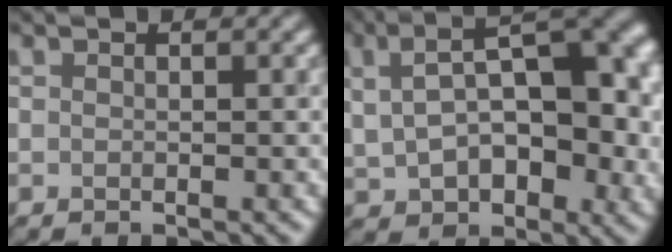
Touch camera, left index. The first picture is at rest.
{"total": 9.1, "force": [0.9, 4.9, 7.6], "torque": [-0.139, -0.013, 0.064]}